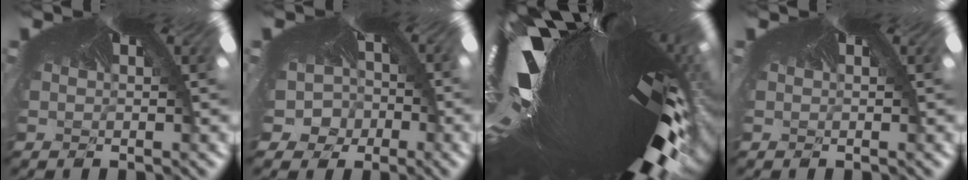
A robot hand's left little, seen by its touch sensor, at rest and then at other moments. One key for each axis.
{"total": 5.9, "fx": -2.5, "fy": 4.7, "fz": 2.6, "tx": -0.072, "ty": -0.025, "tz": -0.042}
{"total": 5.4, "fx": -4.1, "fy": 0.5, "fz": 3.5, "tx": -0.094, "ty": -0.114, "tz": -0.010}
{"total": 0.0}